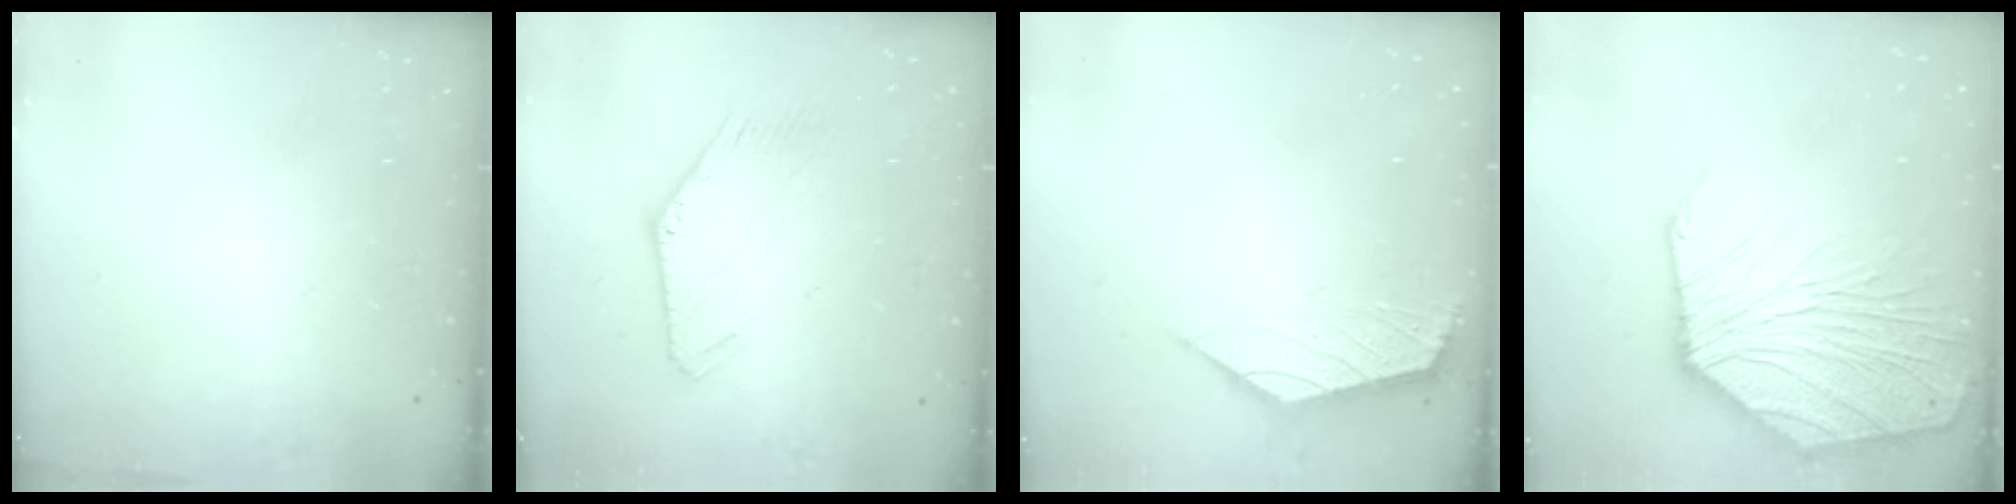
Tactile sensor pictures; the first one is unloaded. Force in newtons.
{"total": 1.0, "press": 1.0, "slide": 0.2}
{"total": 2.1, "press": 2.0, "slide": 0.7}
{"total": 10.9, "press": 10.6, "slide": 2.2}